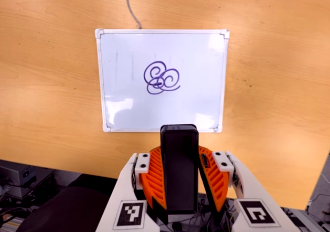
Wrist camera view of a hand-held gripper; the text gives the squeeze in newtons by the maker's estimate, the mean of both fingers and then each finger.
{"total": 6.6, "left": 5.4, "right": 7.7}